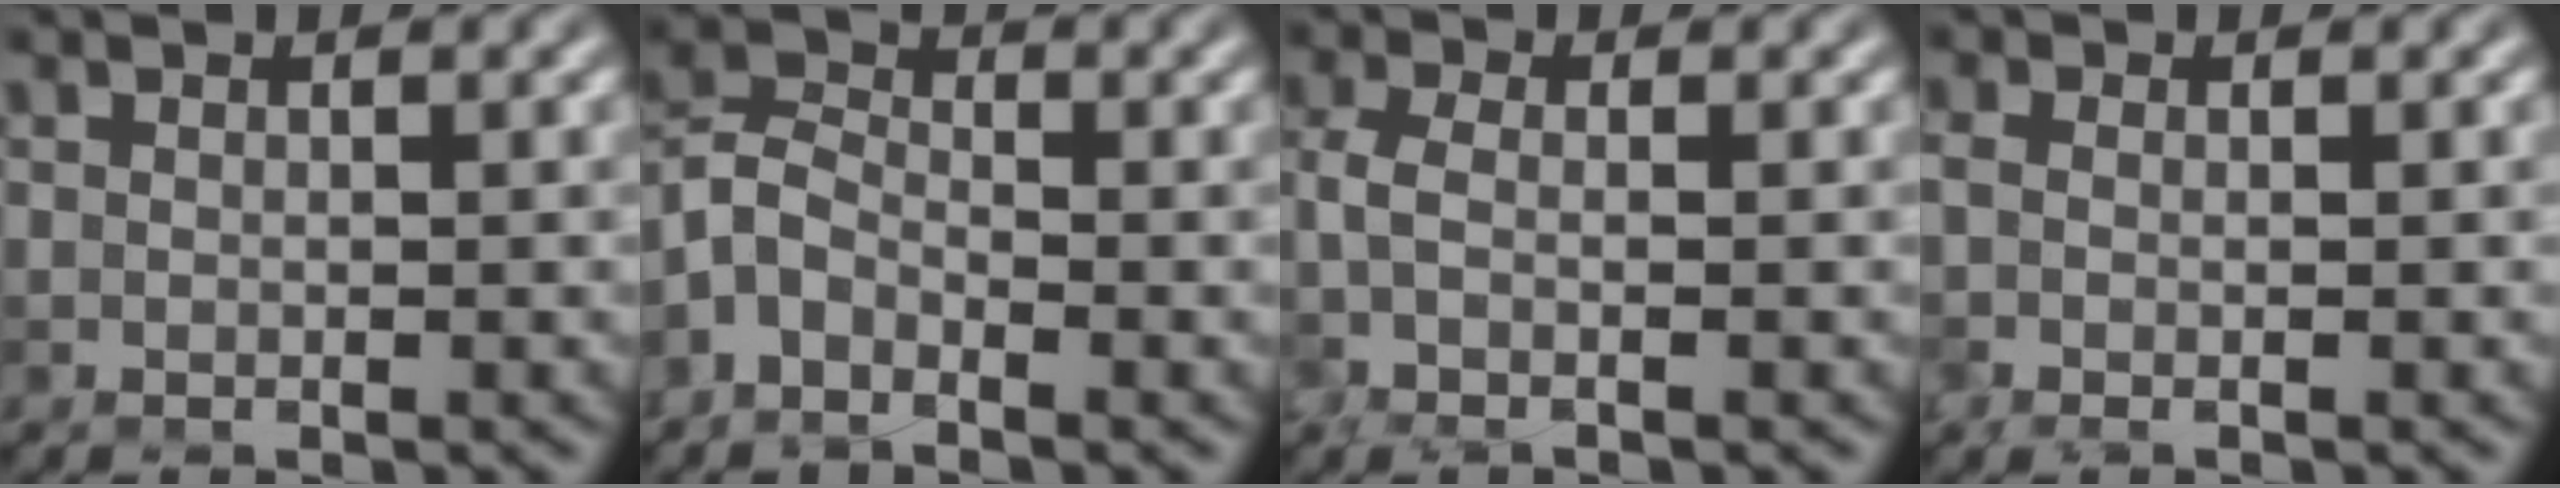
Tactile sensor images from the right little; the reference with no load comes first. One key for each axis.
{"total": 2.6, "fx": -1.4, "fy": 1.5, "fz": 1.6, "tx": -0.038, "ty": 0.014, "tz": -0.044}
{"total": 2.3, "fx": -0.5, "fy": 0.8, "fz": 2.1, "tx": -0.061, "ty": -0.003, "tz": -0.023}
{"total": 1.1, "fx": -0.3, "fy": 0.4, "fz": 1.0, "tx": -0.030, "ty": -0.008, "tz": -0.015}